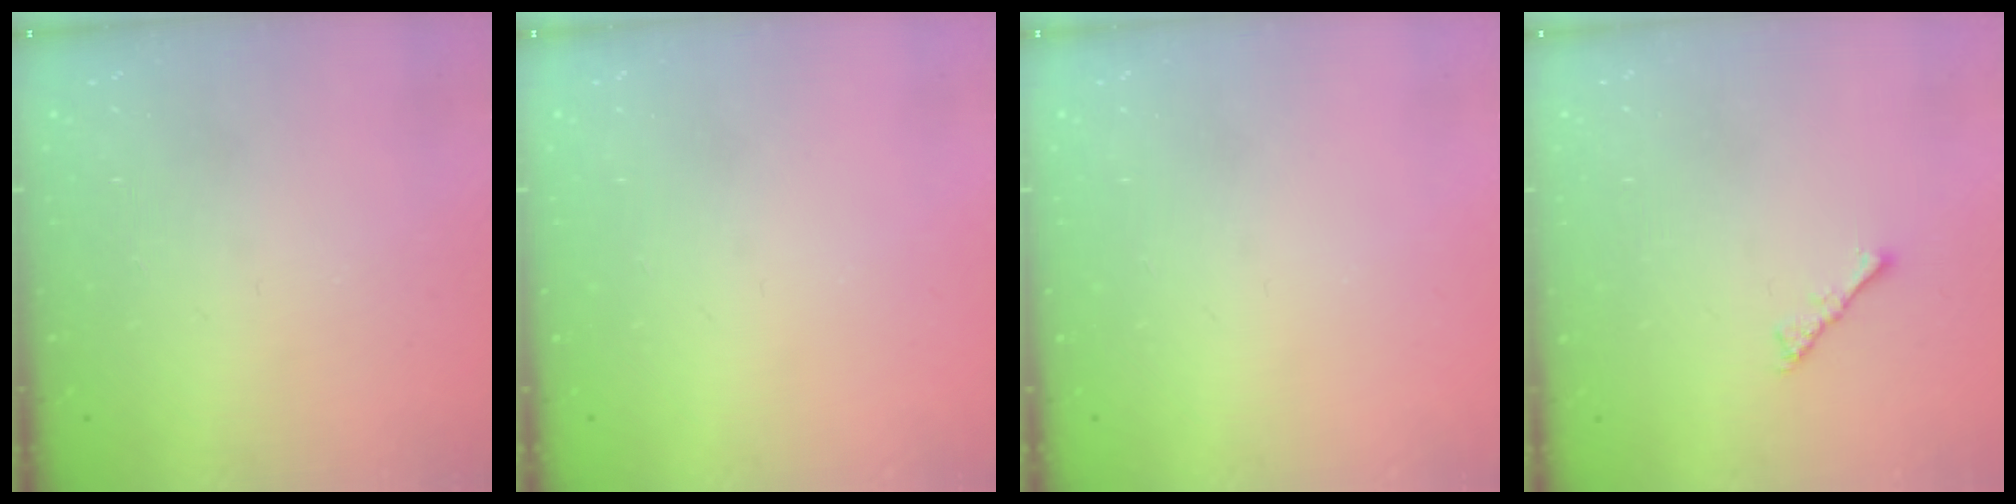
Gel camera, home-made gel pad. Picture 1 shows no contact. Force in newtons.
{"total": 0.0}
{"total": 0.0}
{"total": 2.1, "press": 2.1, "slide": 0.5}